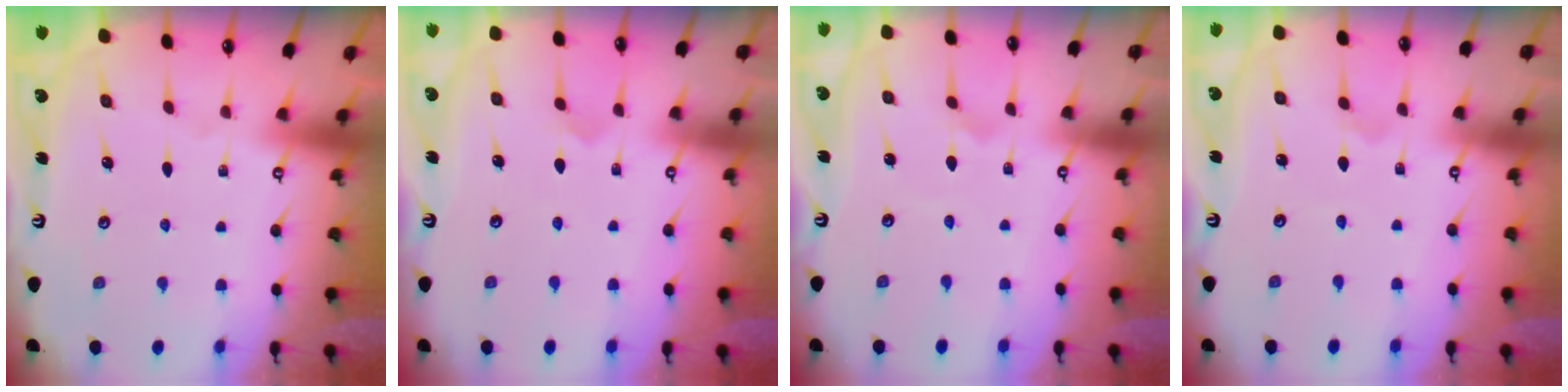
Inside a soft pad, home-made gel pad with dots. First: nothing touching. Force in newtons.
{"total": 3.1, "press": 3.1, "slide": 0.7}
{"total": 2.1, "press": 2.1, "slide": 0.1}
{"total": 1.4, "press": 1.4, "slide": 0.1}